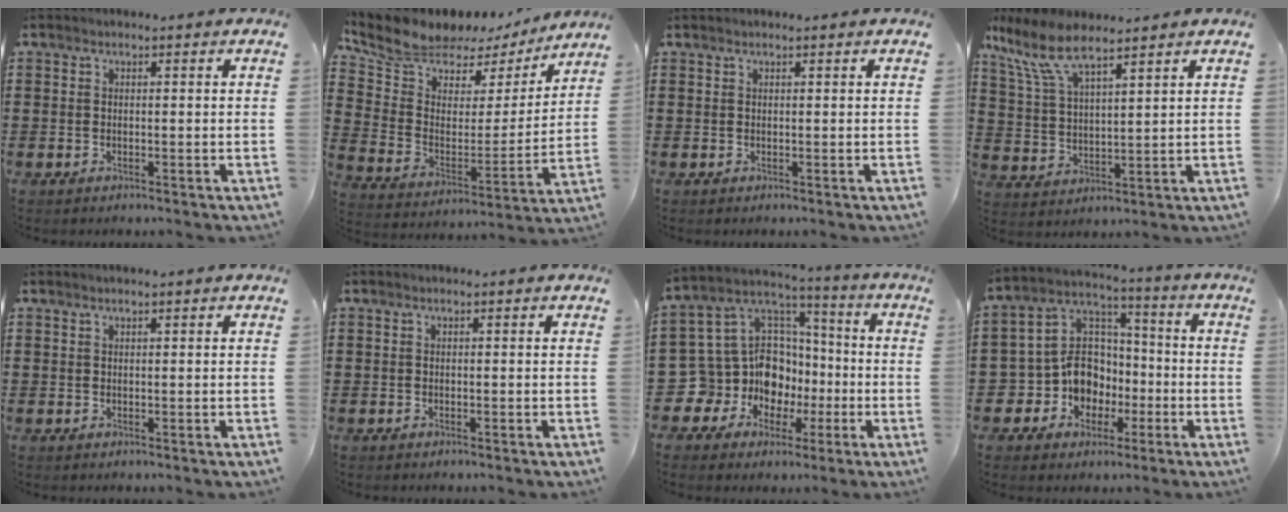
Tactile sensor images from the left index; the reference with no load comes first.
{"total": 8.0, "force": [6.5, 4.1, 2.1], "torque": [-0.084, -0.037, 0.114]}
{"total": 0.0}
{"total": 8.7, "force": [6.9, 2.1, 5.0], "torque": [-0.127, -0.020, 0.124]}
{"total": 0.5, "force": [0.4, 0.0, 0.3], "torque": [-0.007, 0.000, 0.008]}
{"total": 0.0}
{"total": 12.6, "force": [-2.7, 11.6, 3.9], "torque": [-0.132, -0.022, -0.038]}
{"total": 10.2, "force": [-3.1, 9.0, 3.6], "torque": [-0.112, 0.009, -0.056]}